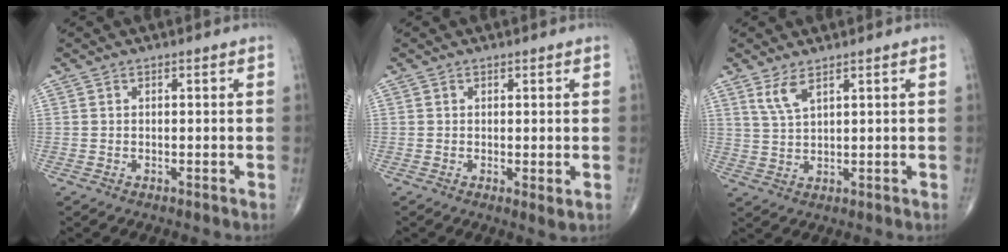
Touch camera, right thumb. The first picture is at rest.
{"total": 1.7, "force": [0.0, 0.6, 1.6], "torque": [-0.027, -0.009, -0.001]}
{"total": 4.0, "force": [2.5, 1.2, 2.9], "torque": [-0.061, -0.013, 0.059]}